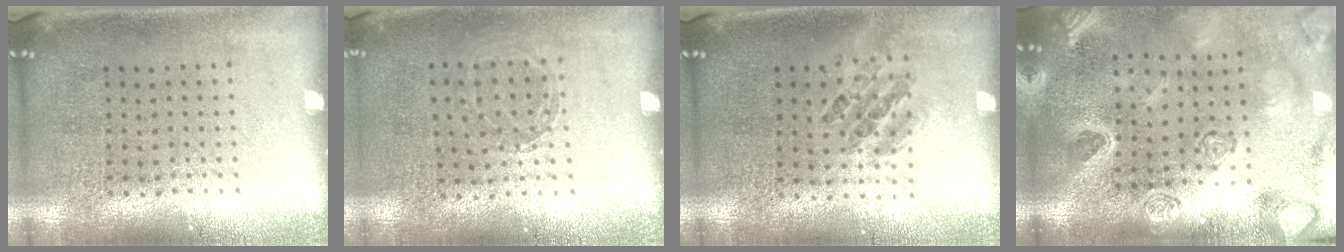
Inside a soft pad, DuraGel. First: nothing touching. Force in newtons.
{"total": 0.9, "press": 0.8, "slide": 0.2}
{"total": 0.9, "press": 0.8, "slide": 0.4}
{"total": 4.0, "press": 3.2, "slide": 2.4}